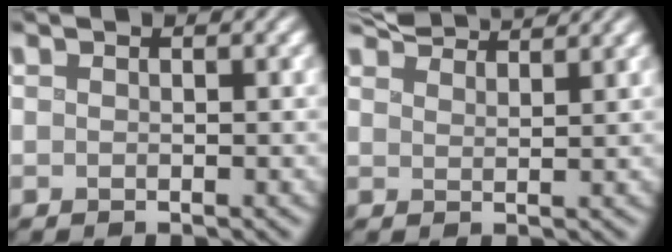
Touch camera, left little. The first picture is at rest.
{"total": 4.0, "force": [3.9, 0.4, 1.0], "torque": [-0.018, 0.010, 0.065]}